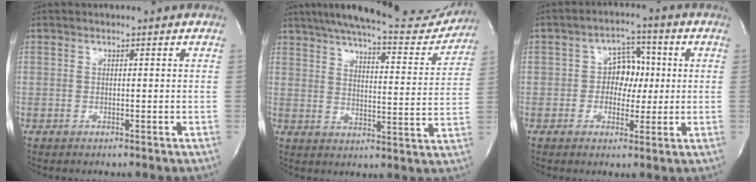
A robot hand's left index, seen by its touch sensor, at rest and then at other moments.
{"total": 20.9, "force": [19.0, 3.5, 8.1], "torque": [-0.125, -0.030, 0.241]}
{"total": 5.7, "force": [-0.1, 4.2, 3.9], "torque": [-0.056, 0.016, -0.006]}